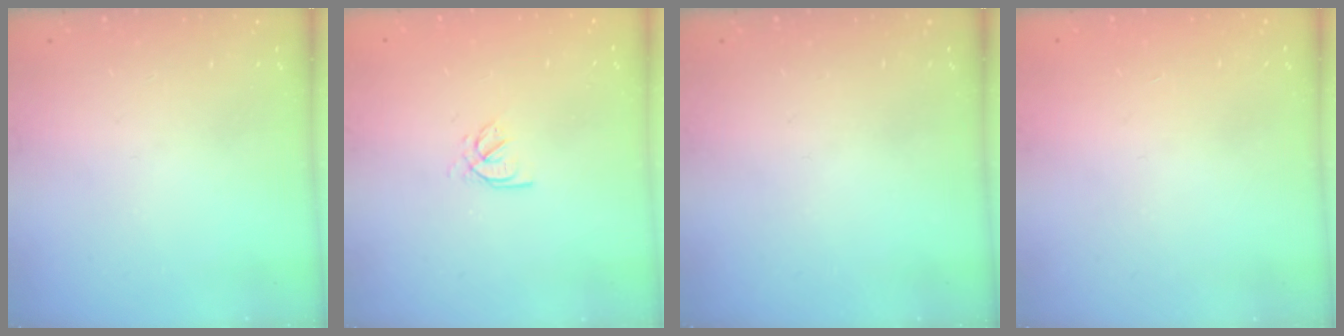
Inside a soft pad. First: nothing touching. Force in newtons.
{"total": 2.2, "press": 2.2, "slide": 0.4}
{"total": 0.0}
{"total": 1.0, "press": 0.9, "slide": 0.2}